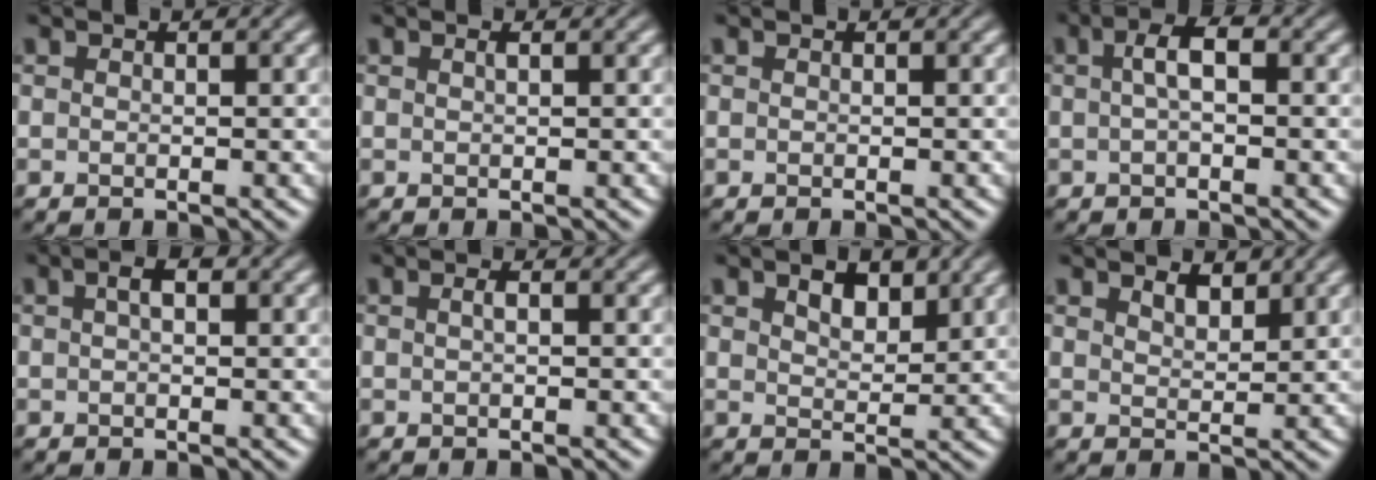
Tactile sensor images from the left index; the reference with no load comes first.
{"total": 0.5, "force": [0.2, 0.2, 0.4], "torque": [-0.008, 0.003, 0.004]}
{"total": 0.0}
{"total": 2.5, "force": [0.2, 0.8, 2.3], "torque": [-0.046, 0.007, 0.001]}
{"total": 1.4, "force": [0.3, 0.6, 1.2], "torque": [-0.022, 0.005, 0.004]}
{"total": 0.7, "force": [0.0, 0.1, 0.7], "torque": [-0.016, 0.004, 0.002]}
{"total": 2.7, "force": [1.7, 1.4, 1.7], "torque": [-0.034, 0.002, 0.030]}
{"total": 1.8, "force": [1.5, 0.7, 0.8], "torque": [-0.019, -0.002, 0.028]}